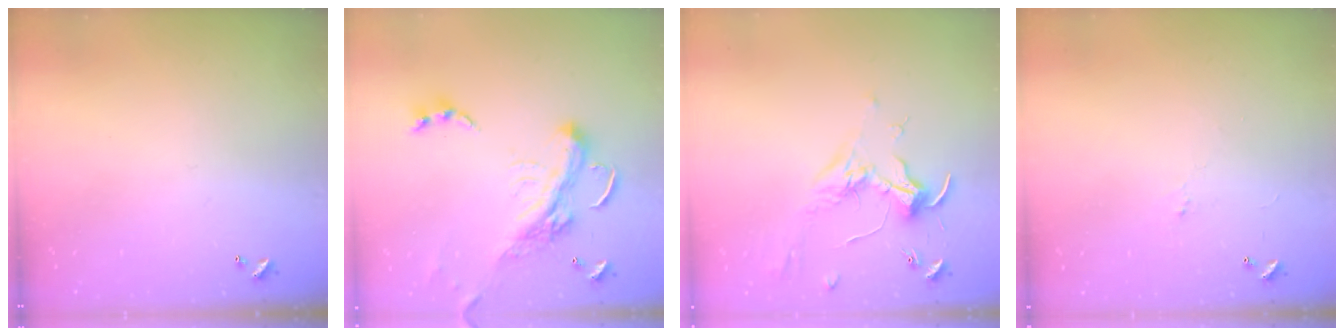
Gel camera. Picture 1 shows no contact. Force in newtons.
{"total": 6.2, "press": 6.1, "slide": 1.5}
{"total": 1.7, "press": 1.5, "slide": 0.8}
{"total": 0.7, "press": 0.4, "slide": 0.6}